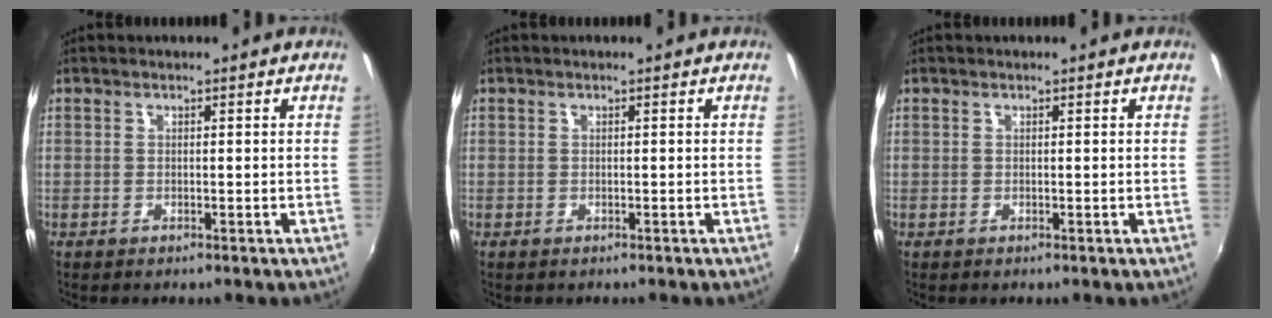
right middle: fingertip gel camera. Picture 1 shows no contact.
{"total": 0.0}
{"total": 0.0}